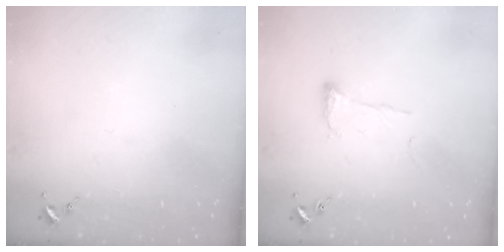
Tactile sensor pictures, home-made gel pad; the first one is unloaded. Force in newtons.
{"total": 5.9, "press": 5.8, "slide": 0.6}